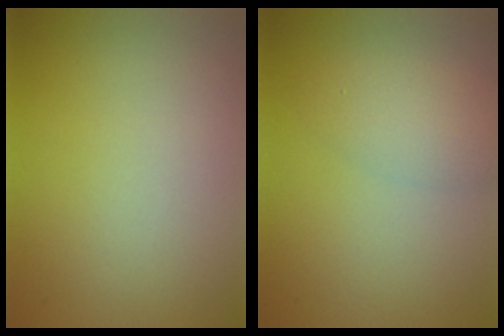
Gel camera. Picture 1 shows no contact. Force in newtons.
{"total": 3.0, "press": 3.0, "slide": 0.0}